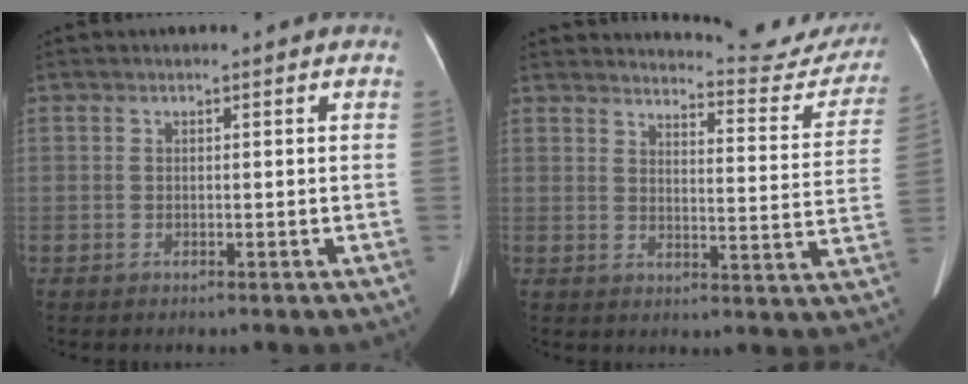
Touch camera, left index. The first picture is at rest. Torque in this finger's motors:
{"motor_torque": [0.10, -0.72, -0.05, -0.01]}